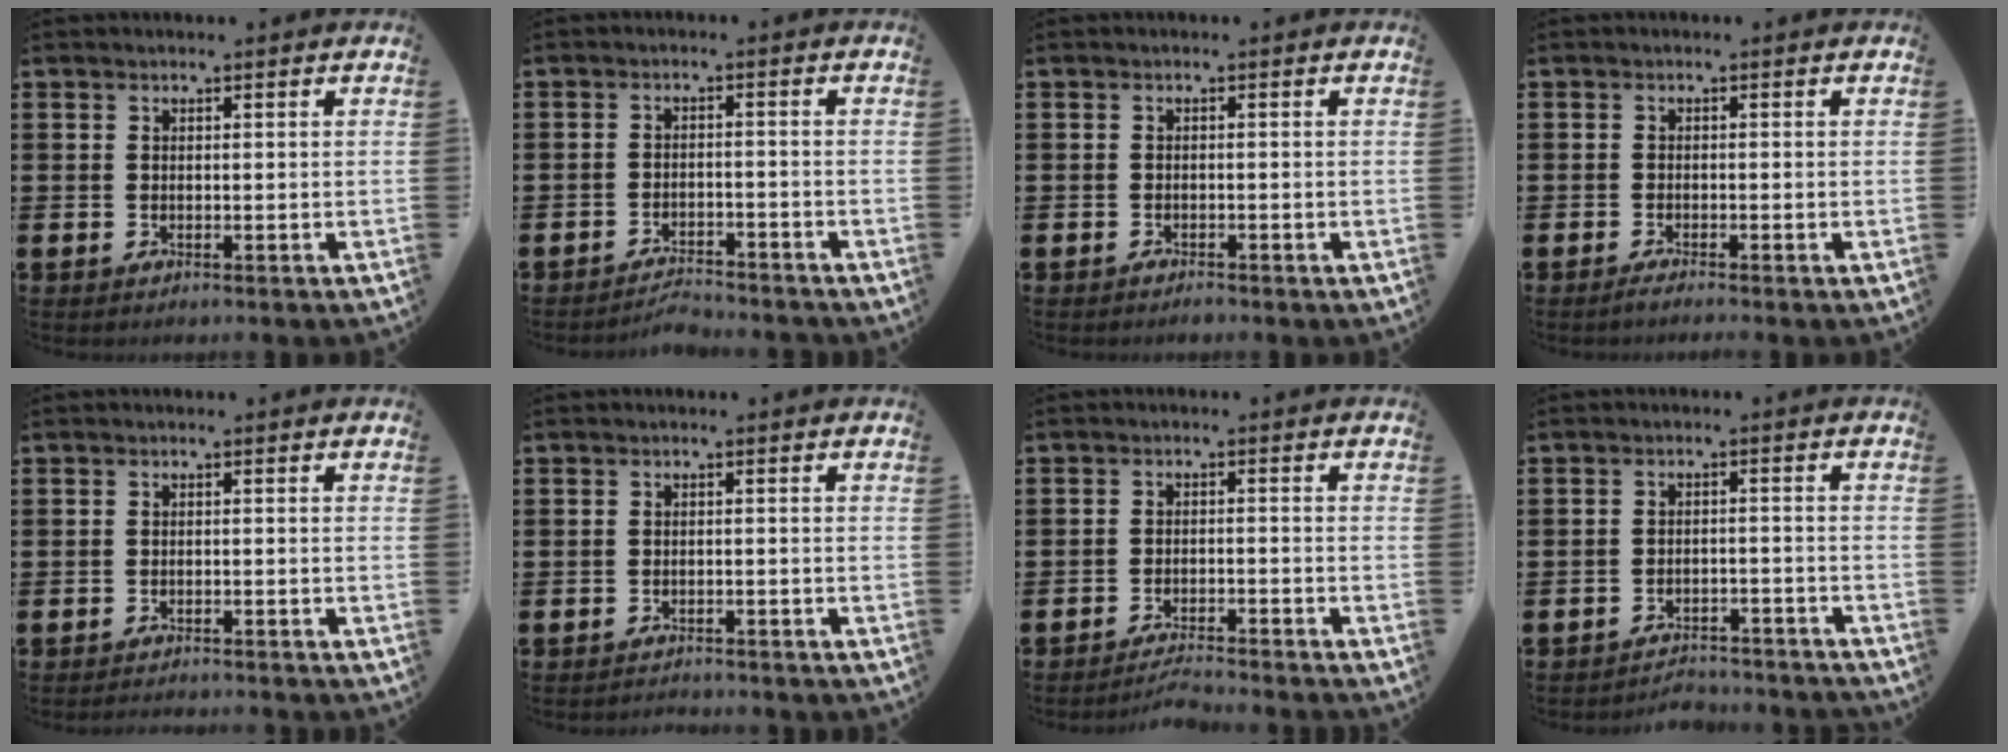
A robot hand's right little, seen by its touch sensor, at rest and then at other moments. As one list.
[{"total": 2.5, "force": [-2.5, -0.1, 0.0], "torque": [-0.005, 0.005, -0.053]}, {"total": 0.7, "force": [-0.7, 0.1, 0.0], "torque": [-0.004, -0.002, -0.015]}, {"total": 0.9, "force": [-0.6, -0.1, 0.6], "torque": [-0.009, -0.003, -0.011]}, {"total": 1.0, "force": [-1.0, -0.1, 0.0], "torque": [-0.002, 0.002, -0.021]}, {"total": 1.2, "force": [-1.2, -0.1, -0.1], "torque": [0.000, 0.003, -0.025]}, {"total": 2.3, "force": [-2.2, -0.2, 0.5], "torque": [-0.008, 0.006, -0.045]}, {"total": 2.7, "force": [-2.7, 0.0, -0.1], "torque": [-0.005, 0.004, -0.059]}]